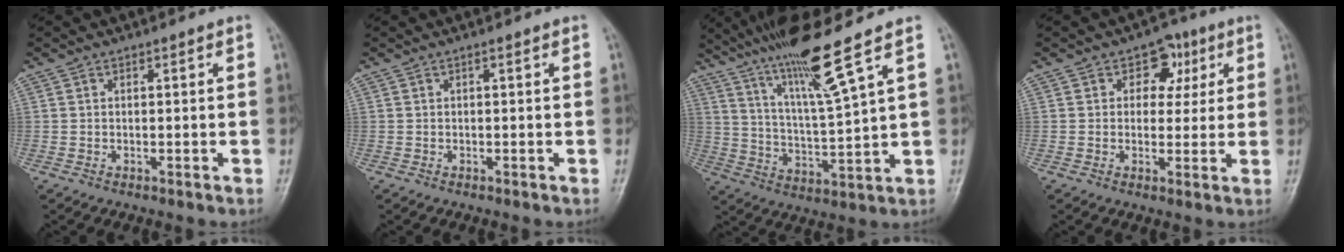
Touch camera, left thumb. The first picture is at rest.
{"total": 0.0}
{"total": 13.5, "force": [9.1, -0.7, 10.0], "torque": [-0.177, -0.050, 0.167]}
{"total": 6.1, "force": [2.3, 4.7, 3.0], "torque": [0.004, -0.002, 0.026]}